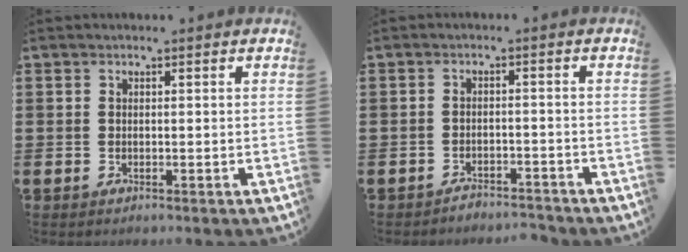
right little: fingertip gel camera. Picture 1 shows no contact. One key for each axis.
{"total": 2.2, "fx": -2.2, "fy": 0.0, "fz": -0.2, "tx": -0.003, "ty": 0.004, "tz": -0.049}